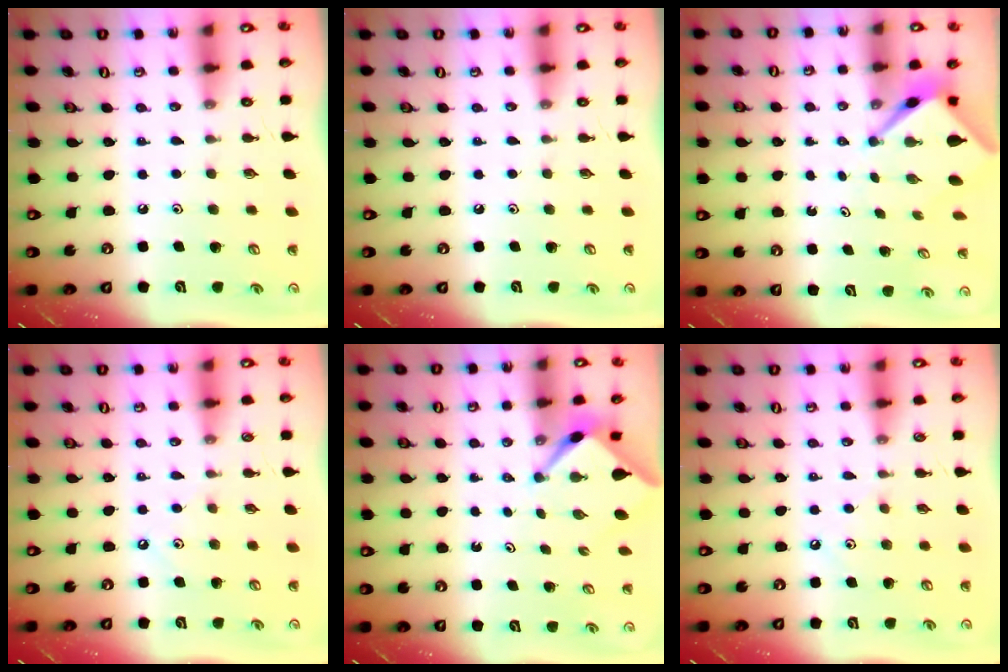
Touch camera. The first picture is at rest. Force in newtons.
{"total": 0.0}
{"total": 3.5, "press": 3.5, "slide": 0.2}
{"total": 3.3, "press": 3.2, "slide": 0.5}
{"total": 2.6, "press": 2.6, "slide": 0.3}
{"total": 4.2, "press": 4.2, "slide": 0.7}